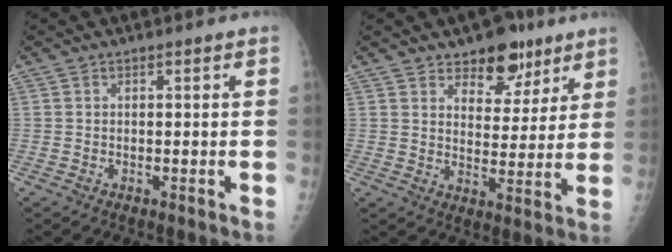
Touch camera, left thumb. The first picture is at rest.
{"total": 9.8, "force": [6.7, 5.6, 4.4], "torque": [-0.017, -0.040, 0.101]}